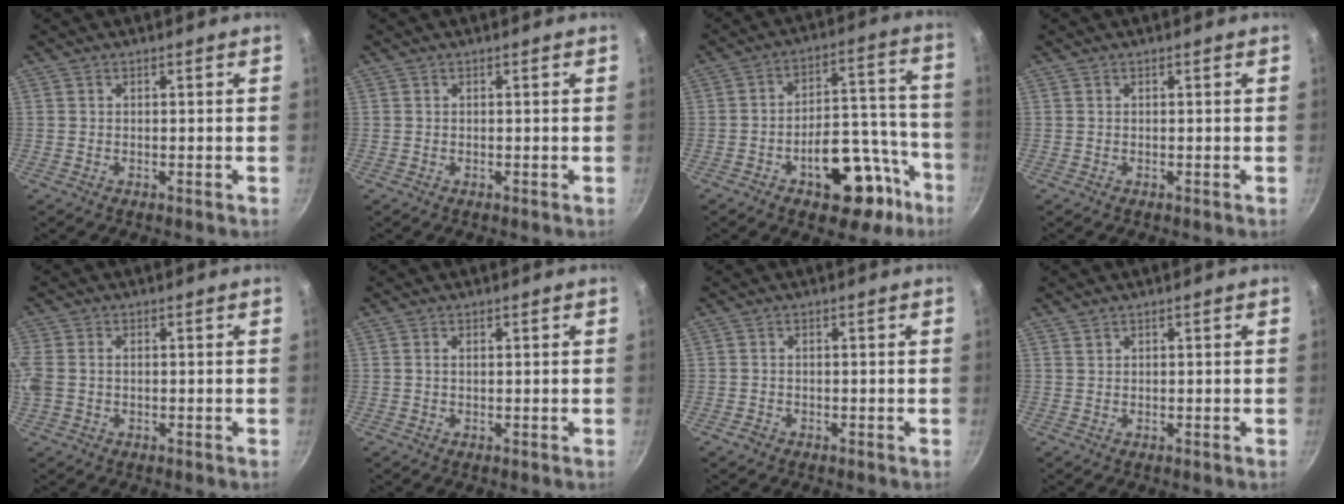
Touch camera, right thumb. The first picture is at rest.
{"total": 0.0}
{"total": 16.3, "force": [-8.4, 7.9, 11.6], "torque": [-0.123, 0.078, -0.112]}
{"total": 0.0}
{"total": 5.8, "force": [-0.1, 4.2, 4.0], "torque": [-0.122, 0.012, 0.002]}
{"total": 0.7, "force": [0.2, 0.3, 0.6], "torque": [-0.014, 0.004, 0.006]}
{"total": 0.9, "force": [-0.6, 0.6, 0.2], "torque": [-0.002, 0.001, -0.013]}
{"total": 0.5, "force": [0.5, 0.1, 0.1], "torque": [0.000, -0.005, 0.009]}